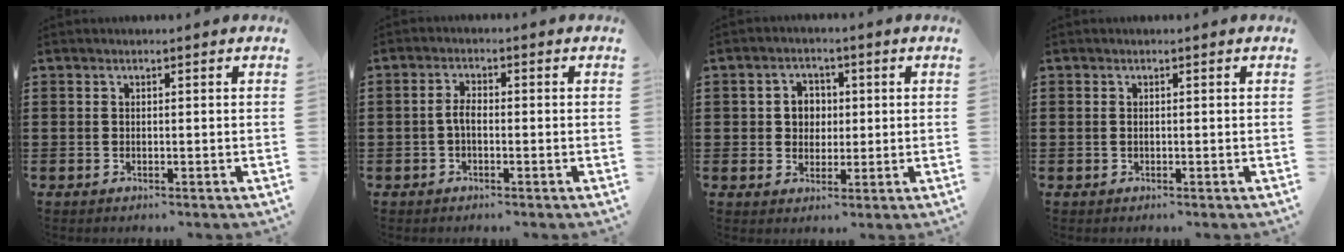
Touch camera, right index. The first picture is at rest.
{"total": 2.4, "force": [-0.6, 1.0, 2.1], "torque": [-0.055, -0.002, -0.017]}
{"total": 3.9, "force": [0.3, 3.6, 1.6], "torque": [-0.044, 0.012, 0.001]}
{"total": 0.6, "force": [-0.1, 0.3, 0.5], "torque": [-0.011, 0.000, -0.002]}